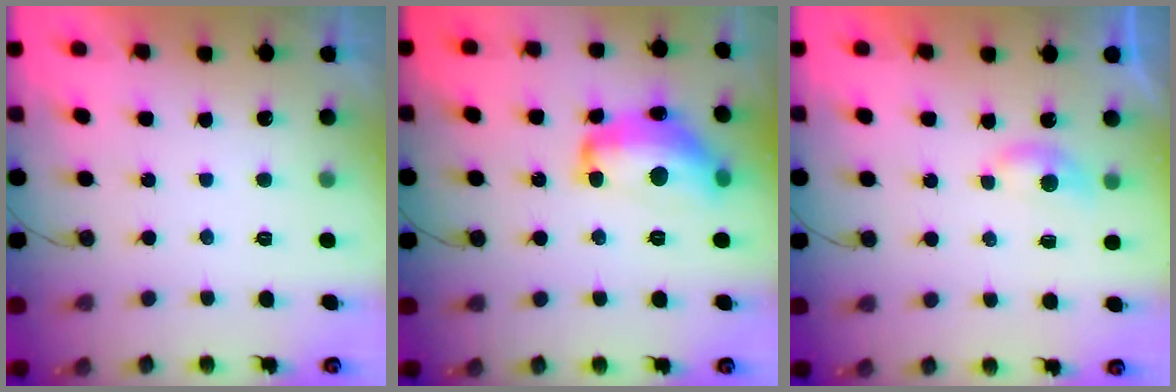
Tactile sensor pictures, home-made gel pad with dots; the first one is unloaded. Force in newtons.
{"total": 15.3, "press": 15.2, "slide": 1.3}
{"total": 3.5, "press": 3.4, "slide": 0.5}